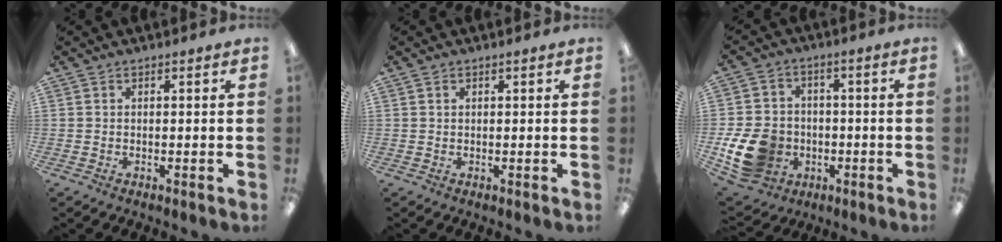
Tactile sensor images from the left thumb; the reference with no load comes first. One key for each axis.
{"total": 0.5, "fx": 0.3, "fy": 0.3, "fz": 0.3, "tx": -0.007, "ty": 0.004, "tz": 0.004}
{"total": 13.4, "fx": -3.9, "fy": 11.0, "fz": 6.7, "tx": -0.153, "ty": 0.022, "tz": -0.063}